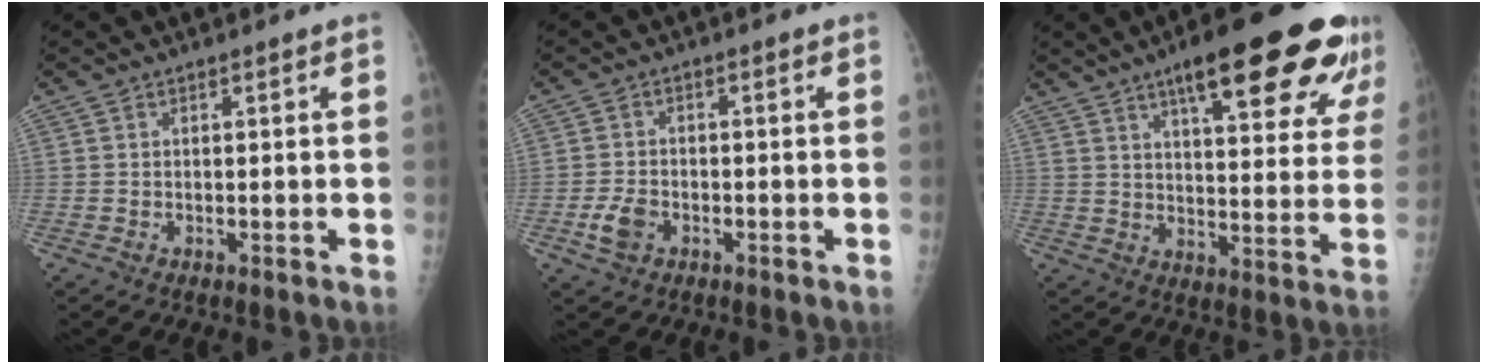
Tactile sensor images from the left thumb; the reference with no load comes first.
{"total": 4.1, "force": [-1.7, 2.7, 2.5], "torque": [-0.048, 0.006, -0.032]}
{"total": 23.6, "force": [14.2, 6.0, 17.8], "torque": [-0.216, -0.036, 0.191]}